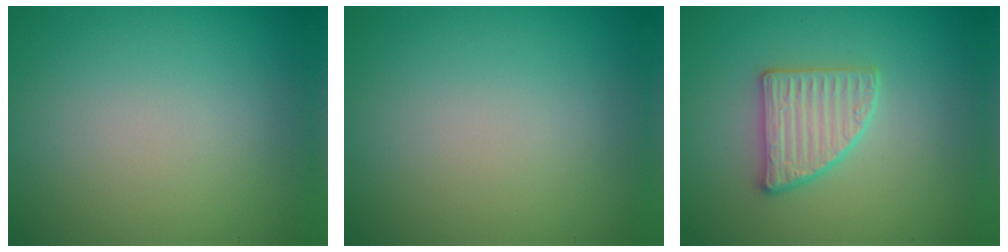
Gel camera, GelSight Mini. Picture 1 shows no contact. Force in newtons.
{"total": 0.0}
{"total": 3.1, "press": 3.0, "slide": 1.0}